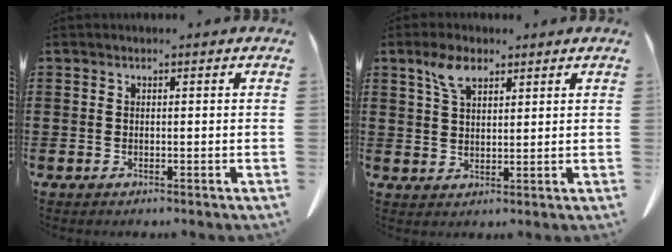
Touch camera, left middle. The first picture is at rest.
{"total": 5.1, "force": [3.1, 2.2, 3.4], "torque": [-0.077, 0.005, 0.057]}